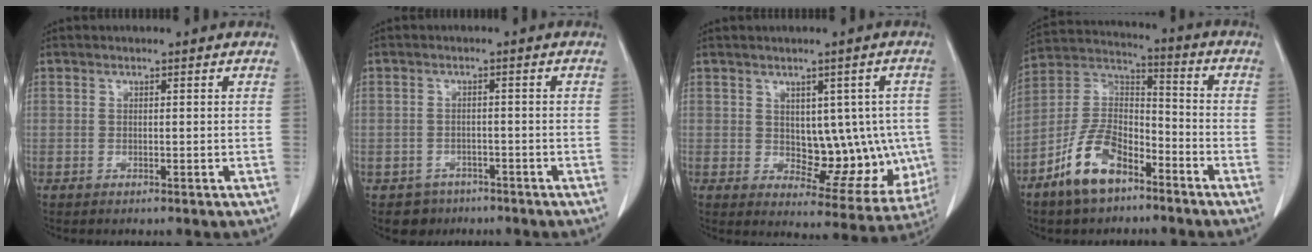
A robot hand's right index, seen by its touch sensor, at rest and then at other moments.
{"total": 3.5, "force": [-2.2, 2.7, -0.4], "torque": [0.005, 0.012, -0.029]}
{"total": 11.3, "force": [0.3, 6.5, 9.2], "torque": [-0.093, 0.013, 0.026]}
{"total": 11.9, "force": [-7.4, 5.6, 7.4], "torque": [-0.160, 0.010, -0.142]}